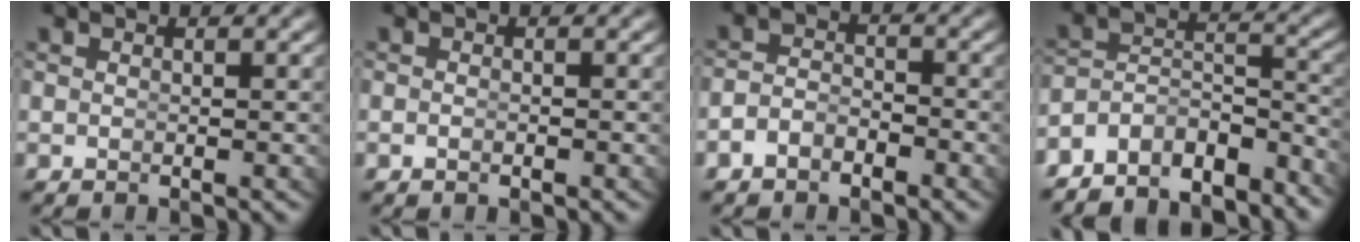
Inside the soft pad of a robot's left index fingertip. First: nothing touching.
{"total": 0.7, "force": [-0.6, 0.0, 0.2], "torque": [-0.008, -0.006, -0.008]}
{"total": 2.9, "force": [-2.3, 1.6, 0.8], "torque": [-0.013, -0.013, -0.036]}
{"total": 9.9, "force": [-7.1, 5.9, 3.6], "torque": [-0.066, -0.044, -0.111]}